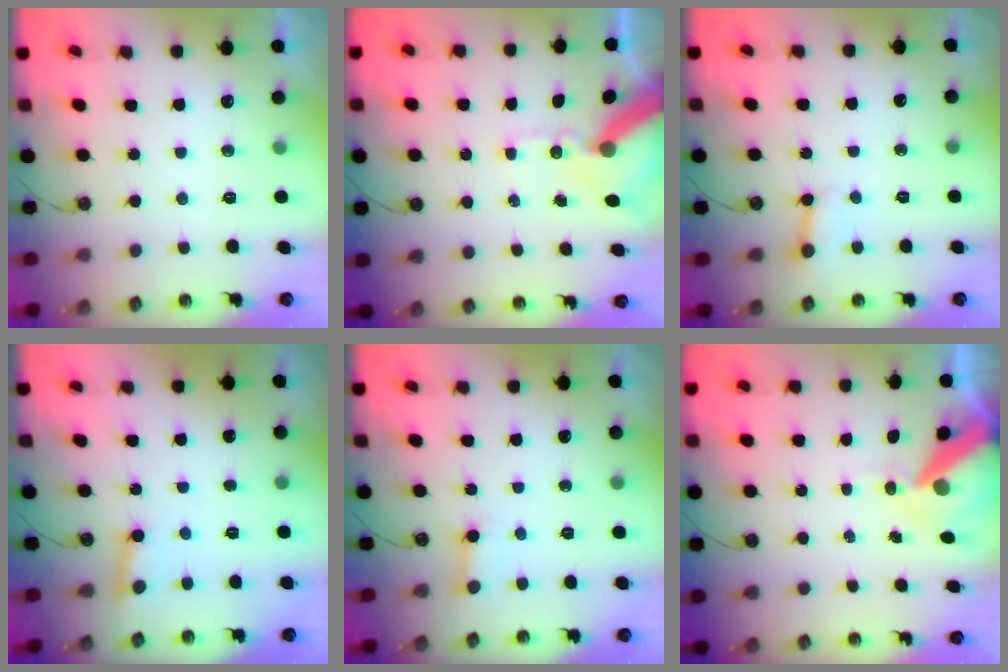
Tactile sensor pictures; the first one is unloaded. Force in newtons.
{"total": 12.7, "press": 12.5, "slide": 1.9}
{"total": 2.9, "press": 2.9, "slide": 0.4}
{"total": 2.6, "press": 2.5, "slide": 0.8}
{"total": 2.7, "press": 2.7, "slide": 0.2}
{"total": 11.9, "press": 11.8, "slide": 1.4}